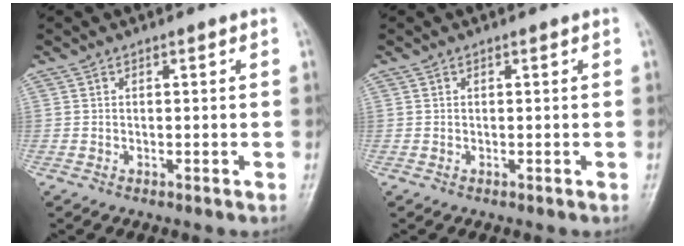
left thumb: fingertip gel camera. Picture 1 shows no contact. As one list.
[{"total": 0.0}]